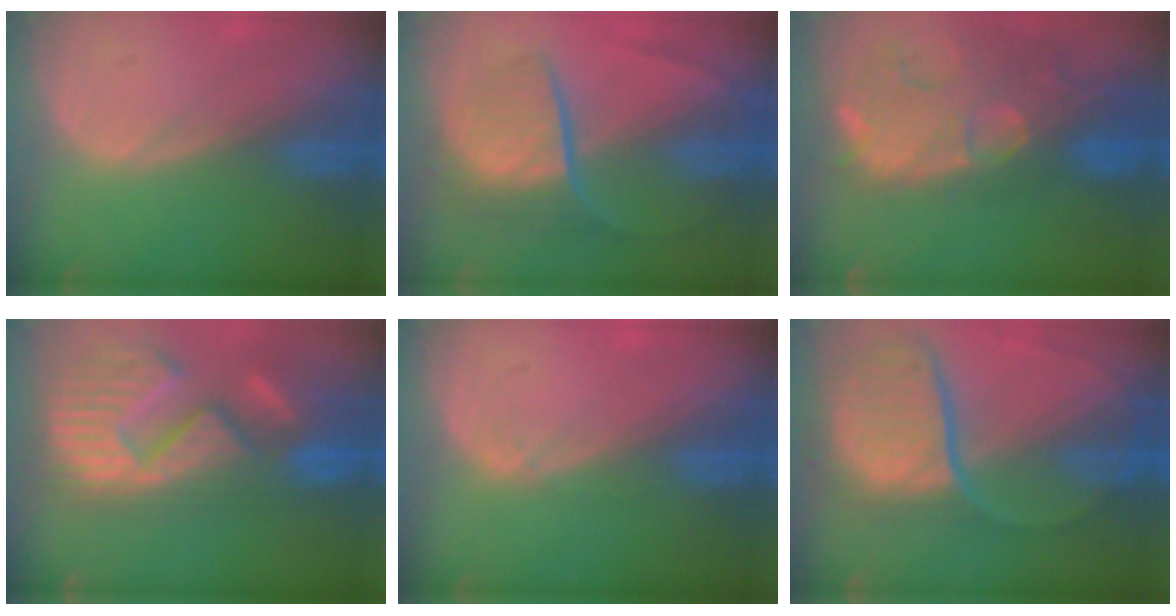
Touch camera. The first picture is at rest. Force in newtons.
{"total": 9.3, "press": 7.7, "slide": 5.1}
{"total": 14.8, "press": 11.8, "slide": 8.9}
{"total": 15.3, "press": 12.6, "slide": 8.7}
{"total": 0.7, "press": 0.6, "slide": 0.2}
{"total": 11.8, "press": 9.8, "slide": 6.6}